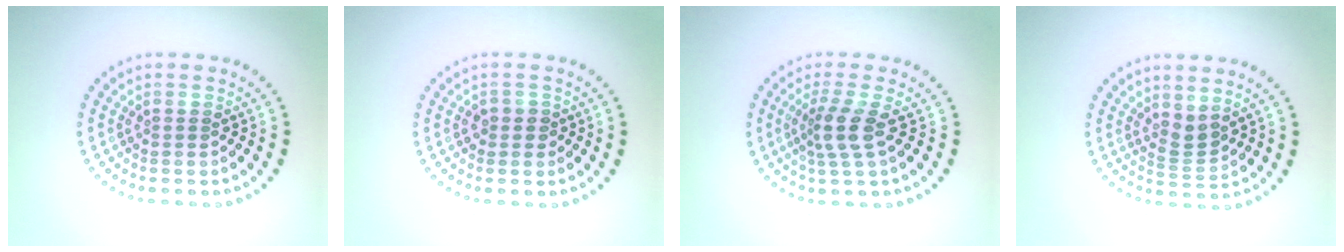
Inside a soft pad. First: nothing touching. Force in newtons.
{"total": 1.4, "press": 1.3, "slide": 0.6}
{"total": 2.8, "press": 2.1, "slide": 1.8}
{"total": 1.9, "press": 1.4, "slide": 1.4}